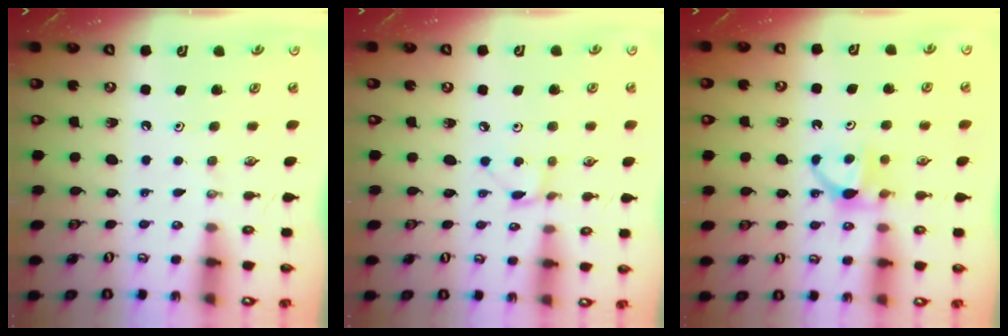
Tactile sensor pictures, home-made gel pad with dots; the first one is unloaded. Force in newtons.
{"total": 2.5, "press": 2.5, "slide": 0.3}
{"total": 5.3, "press": 5.2, "slide": 0.8}